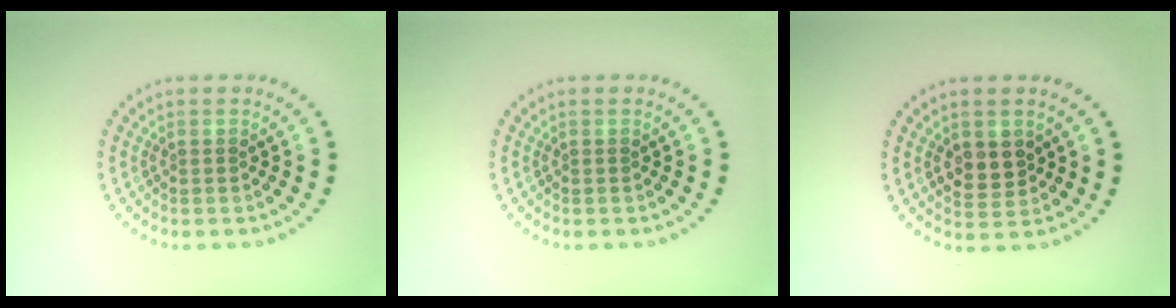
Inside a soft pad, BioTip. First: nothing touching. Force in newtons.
{"total": 0.0}
{"total": 2.6, "press": 2.5, "slide": 0.6}